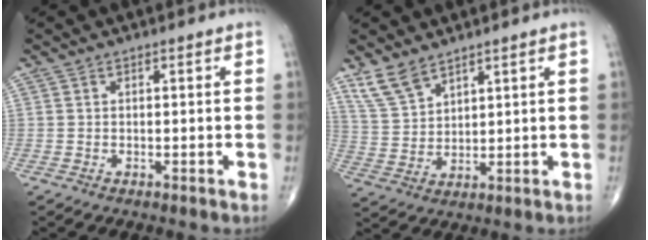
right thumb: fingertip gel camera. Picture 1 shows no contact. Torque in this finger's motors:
{"motor_torque": [0.15, 1.15, 0.05, 0.02, 0.01]}